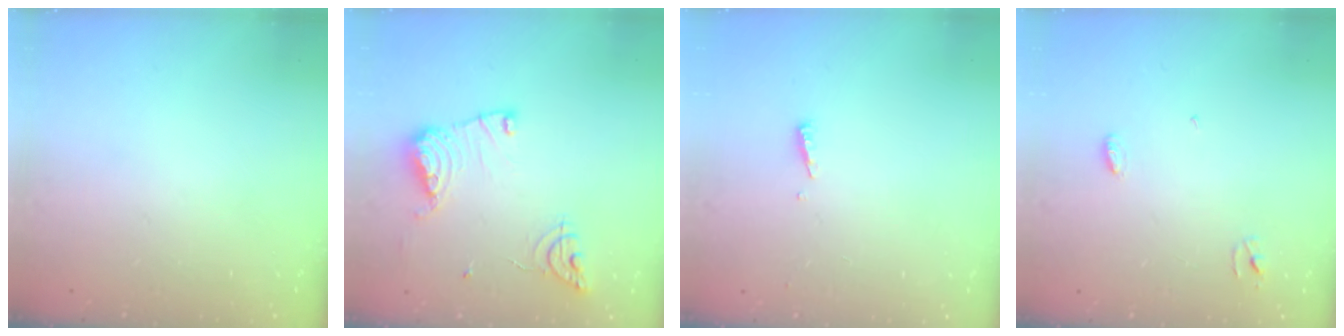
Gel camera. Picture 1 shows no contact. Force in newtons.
{"total": 13.4, "press": 13.3, "slide": 1.4}
{"total": 3.1, "press": 3.1, "slide": 0.3}
{"total": 3.2, "press": 3.2, "slide": 0.3}